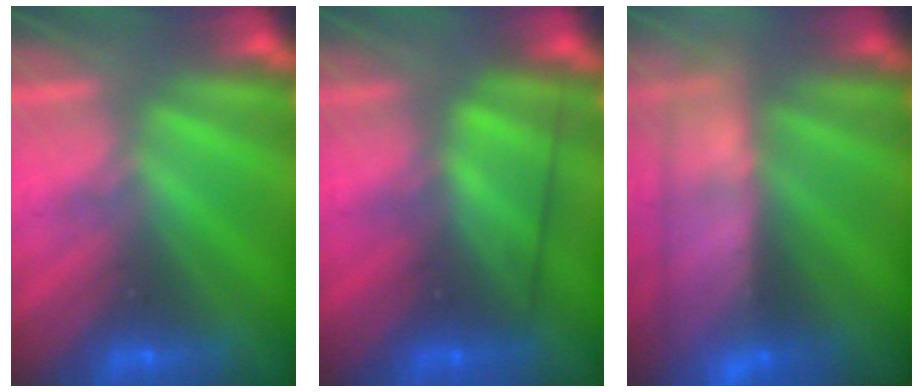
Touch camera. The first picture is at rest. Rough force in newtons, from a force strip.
{"total": 2.6}
{"total": 7.4}